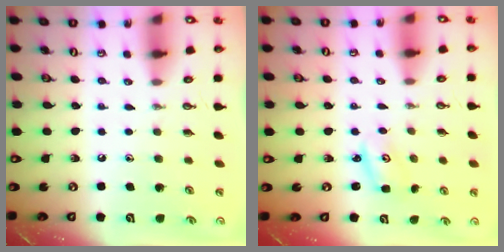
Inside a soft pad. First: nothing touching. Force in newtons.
{"total": 2.6, "press": 2.6, "slide": 0.1}